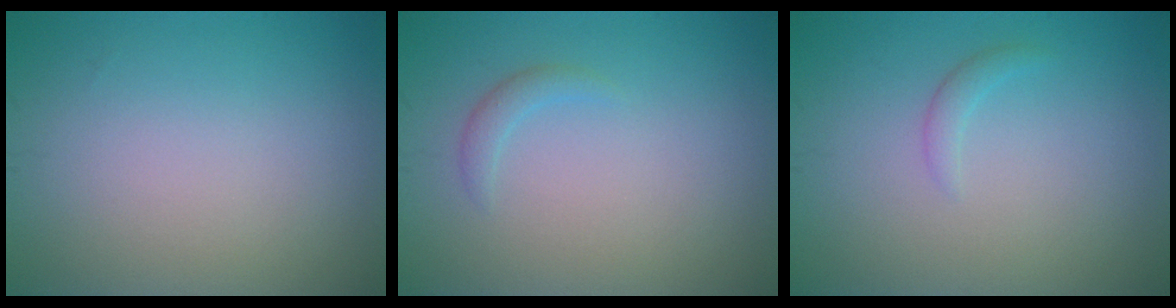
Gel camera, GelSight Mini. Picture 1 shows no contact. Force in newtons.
{"total": 1.1, "press": 1.1, "slide": 0.1}
{"total": 1.0, "press": 0.9, "slide": 0.2}